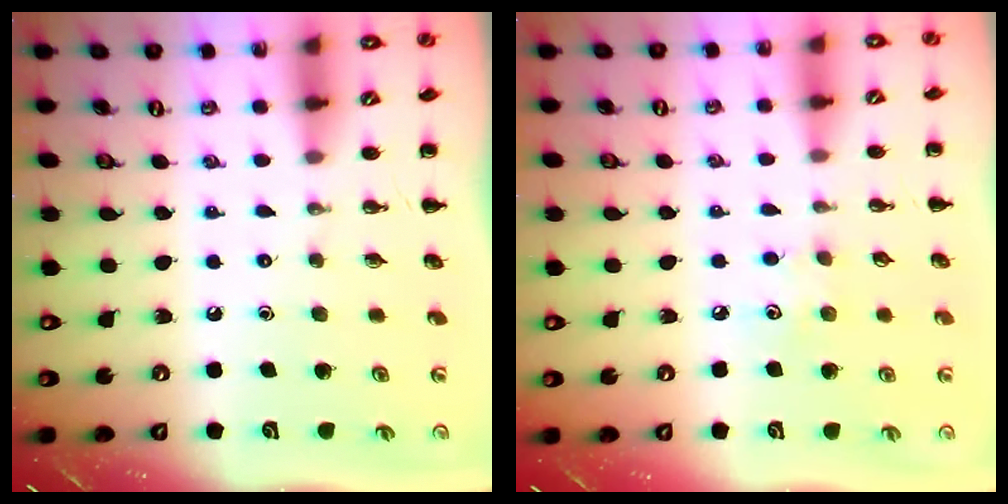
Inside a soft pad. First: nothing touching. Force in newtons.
{"total": 3.7, "press": 3.6, "slide": 0.9}